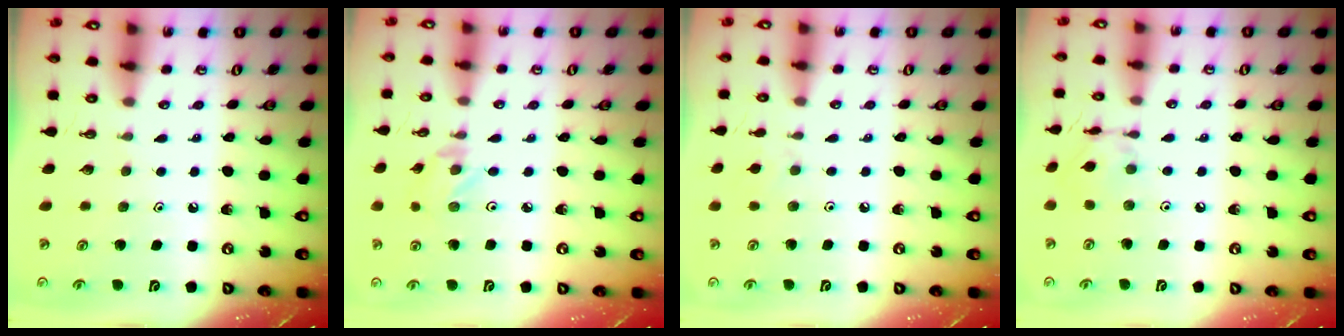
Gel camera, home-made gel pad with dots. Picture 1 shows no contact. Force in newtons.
{"total": 1.6, "press": 1.5, "slide": 0.3}
{"total": 4.2, "press": 4.1, "slide": 0.7}
{"total": 5.2, "press": 5.2, "slide": 0.3}